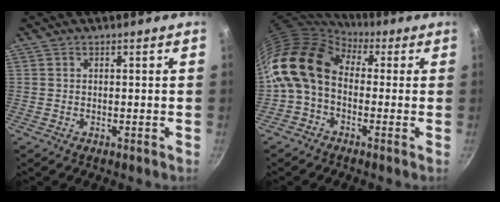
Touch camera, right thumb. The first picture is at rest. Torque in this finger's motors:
{"motor_torque": [-0.41, 1.54, 1.27, -1.20, 0.32]}